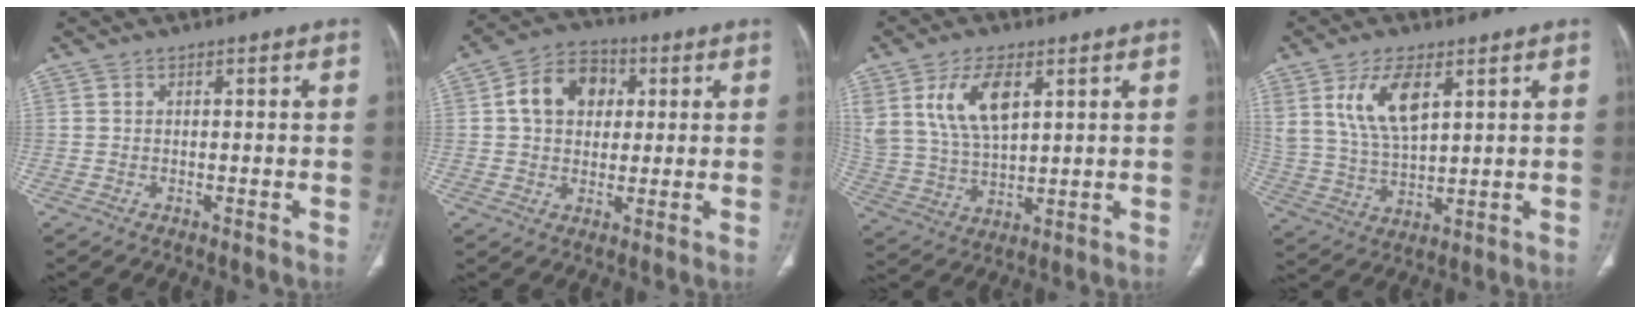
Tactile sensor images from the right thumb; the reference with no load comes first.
{"total": 10.7, "force": [2.3, 8.3, 6.4], "torque": [-0.081, 0.010, 0.031]}
{"total": 12.3, "force": [5.2, 6.4, 9.1], "torque": [-0.170, -0.016, 0.113]}
{"total": 11.3, "force": [5.1, 5.4, 8.5], "torque": [-0.156, -0.020, 0.108]}